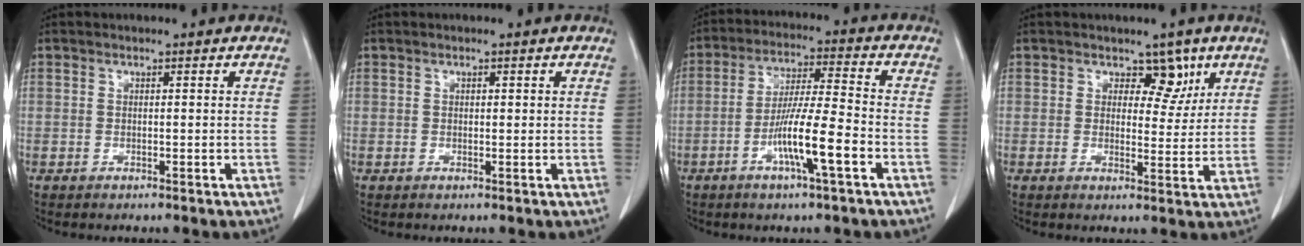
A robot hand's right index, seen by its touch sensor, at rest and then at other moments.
{"total": 1.1, "force": [0.2, 0.6, 0.9], "torque": [-0.018, -0.001, 0.004]}
{"total": 10.6, "force": [-4.1, 0.4, 9.8], "torque": [-0.181, -0.002, -0.075]}
{"total": 5.1, "force": [2.7, 3.2, 2.8], "torque": [-0.030, 0.006, 0.039]}